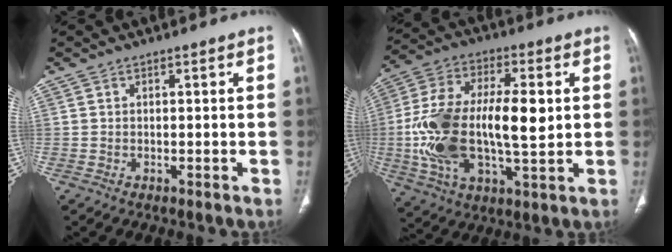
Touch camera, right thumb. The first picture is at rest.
{"total": 21.5, "force": [0.5, 10.0, 19.0], "torque": [-0.371, 0.008, 0.008]}